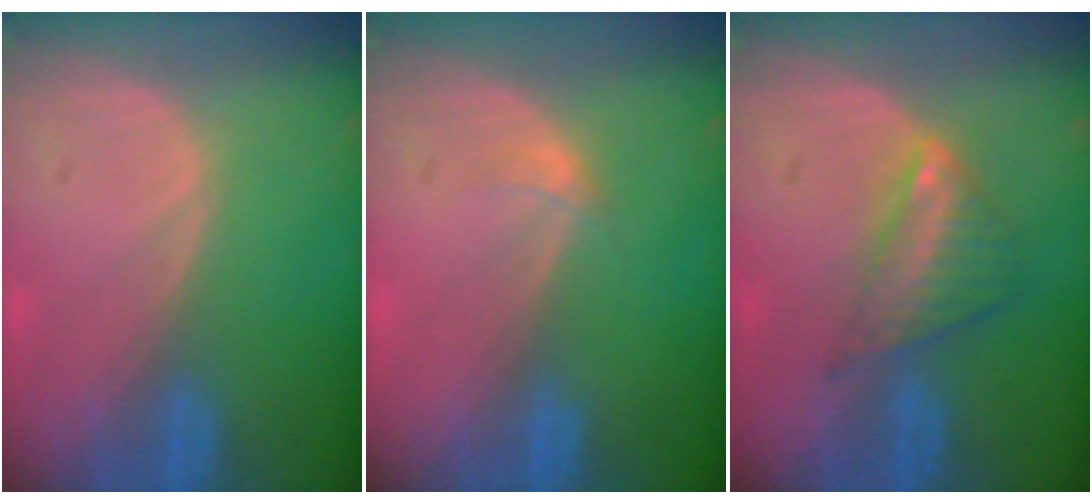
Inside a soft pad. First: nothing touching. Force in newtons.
{"total": 1.0, "press": 1.0, "slide": 0.1}
{"total": 6.1, "press": 5.3, "slide": 3.0}